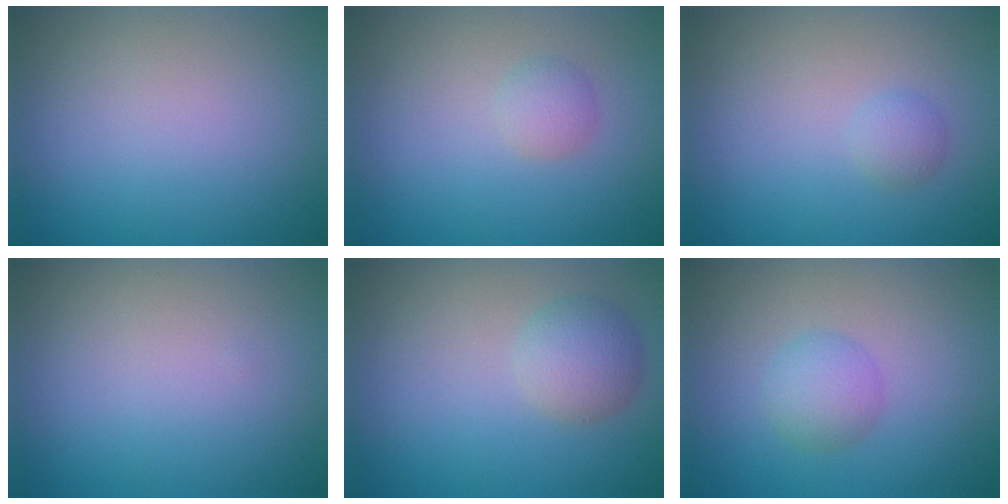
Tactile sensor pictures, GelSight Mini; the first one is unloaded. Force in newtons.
{"total": 1.4, "press": 1.4, "slide": 0.0}
{"total": 1.1, "press": 1.1, "slide": 0.0}
{"total": 0.0}
{"total": 2.9, "press": 2.9, "slide": 0.0}
{"total": 2.3, "press": 2.3, "slide": 0.1}